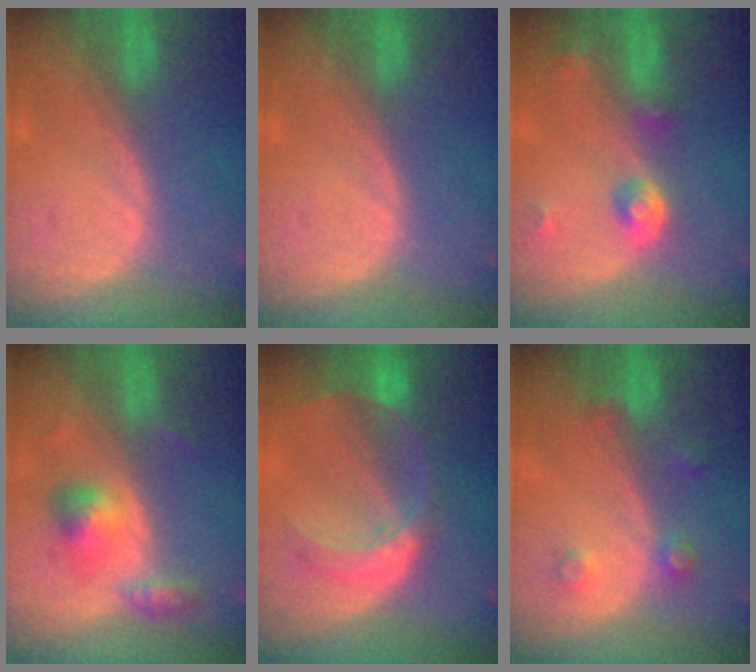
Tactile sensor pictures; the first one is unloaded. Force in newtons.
{"total": 0.0}
{"total": 4.8, "press": 4.4, "slide": 1.9}
{"total": 5.5, "press": 5.3, "slide": 1.5}
{"total": 7.6, "press": 6.6, "slide": 3.7}
{"total": 3.6, "press": 3.4, "slide": 1.3}